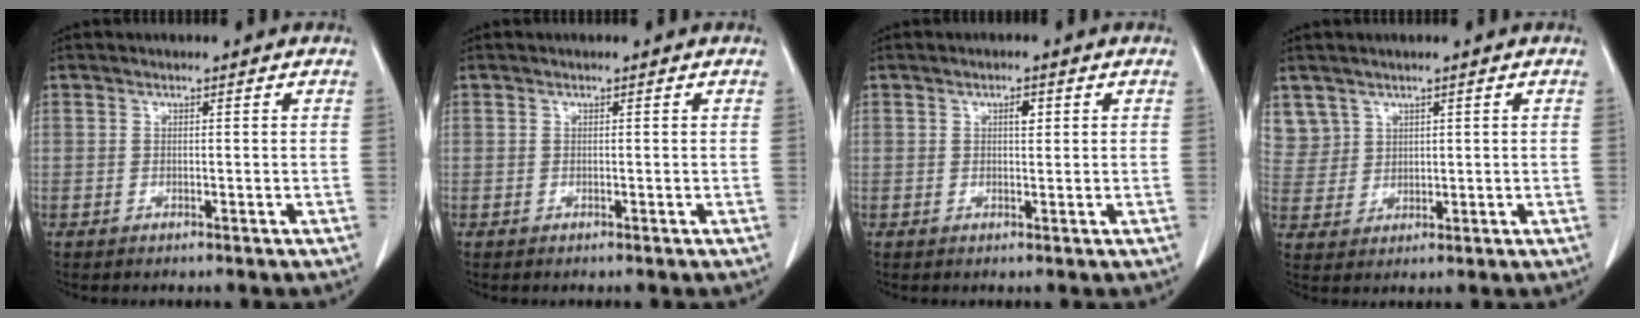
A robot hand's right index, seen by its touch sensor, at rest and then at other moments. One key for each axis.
{"total": 0.0}
{"total": 1.6, "fx": 0.6, "fy": 0.7, "fz": 1.4, "tx": -0.022, "ty": 0.001, "tz": 0.009}
{"total": 5.2, "fx": 3.3, "fy": 4.0, "fz": -0.1, "tx": 0.010, "ty": 0.005, "tz": 0.073}